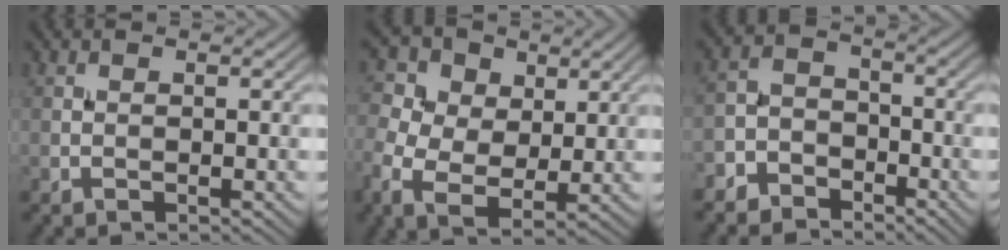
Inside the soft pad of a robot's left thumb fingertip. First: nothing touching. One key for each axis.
{"total": 8.7, "fx": 1.3, "fy": 6.6, "fz": 5.6, "tx": -0.152, "ty": 0.003, "tz": 0.017}
{"total": 5.3, "fx": -4.0, "fy": 3.2, "fz": 1.1, "tx": -0.019, "ty": 0.006, "tz": -0.091}